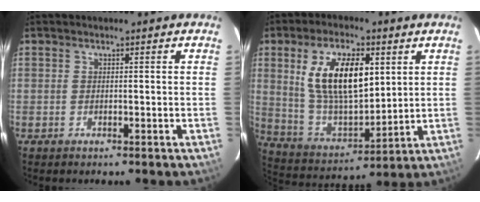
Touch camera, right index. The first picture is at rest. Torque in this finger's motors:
{"motor_torque": [0.47, 0.26, 0.79, 0.21]}